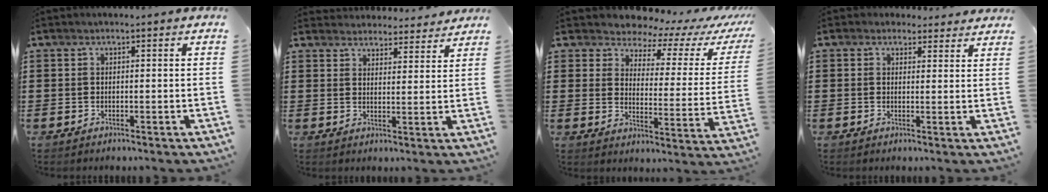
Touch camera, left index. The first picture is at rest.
{"total": 3.8, "force": [3.8, 0.3, 0.0], "torque": [-0.006, -0.020, 0.068]}
{"total": 4.4, "force": [4.1, 1.4, 0.6], "torque": [-0.035, -0.037, 0.065]}
{"total": 2.3, "force": [1.9, 1.2, 0.2], "torque": [-0.004, -0.001, 0.035]}